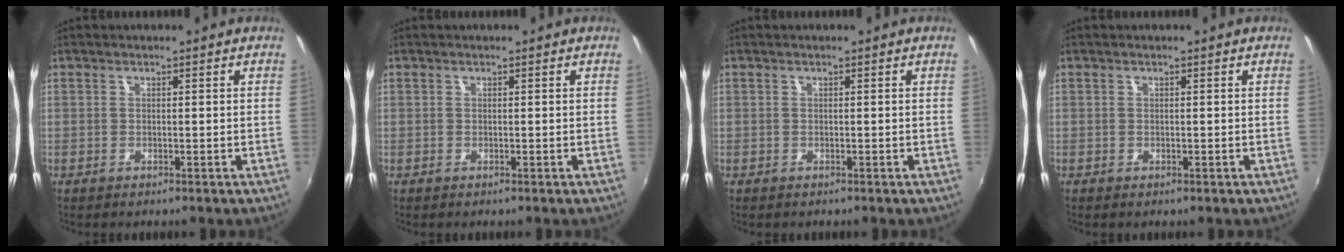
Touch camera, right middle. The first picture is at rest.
{"total": 0.0}
{"total": 0.0}
{"total": 0.0}